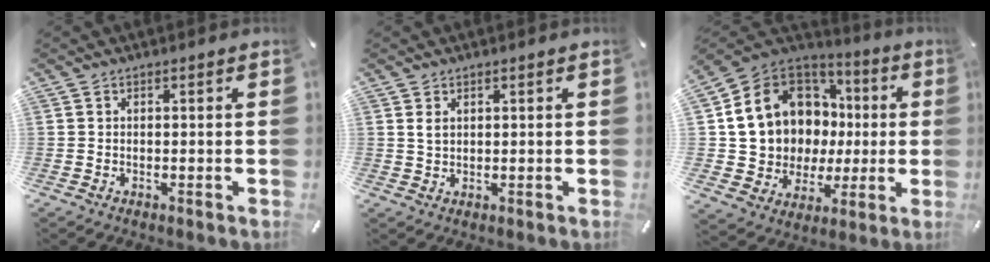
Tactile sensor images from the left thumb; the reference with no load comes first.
{"total": 1.9, "force": [0.8, 1.2, 1.2], "torque": [-0.027, 0.003, 0.015]}
{"total": 14.4, "force": [4.6, 12.5, 5.6], "torque": [-0.122, -0.046, 0.111]}